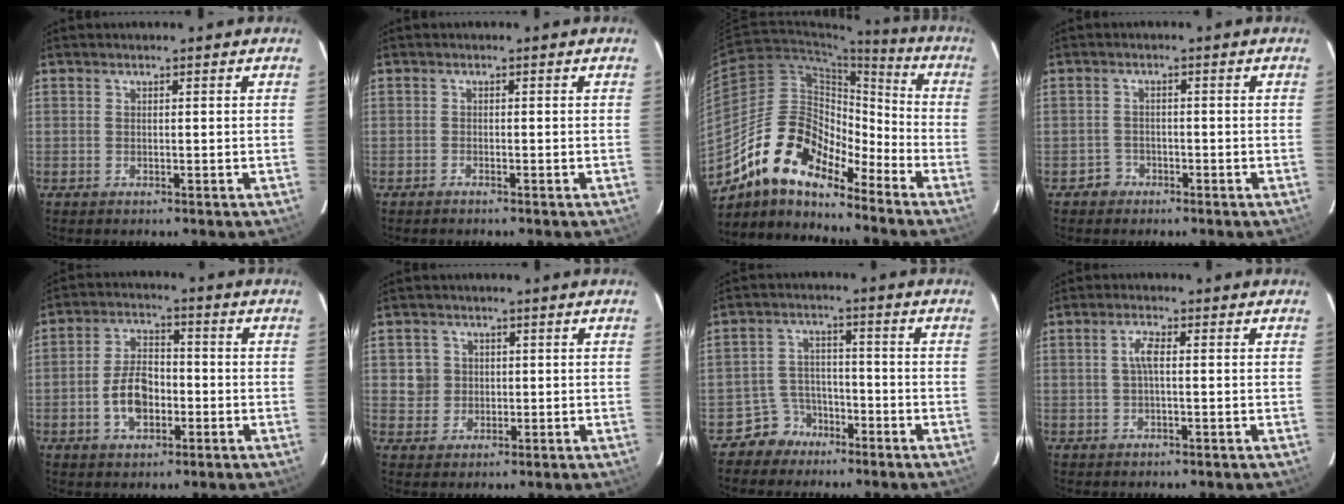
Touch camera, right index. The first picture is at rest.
{"total": 0.7, "force": [-0.7, 0.1, 0.1], "torque": [-0.008, 0.000, -0.016]}
{"total": 16.1, "force": [-12.4, 5.8, 8.5], "torque": [-0.152, 0.004, -0.237]}
{"total": 2.4, "force": [-1.5, 1.9, -0.3], "torque": [0.004, 0.012, -0.024]}
{"total": 8.1, "force": [-2.5, 4.9, 6.0], "torque": [-0.118, 0.016, -0.037]}
{"total": 3.8, "force": [0.4, 3.8, 0.3], "torque": [0.006, 0.018, 0.011]}
{"total": 5.6, "force": [-4.1, 3.8, -0.3], "torque": [-0.003, 0.025, -0.073]}
{"total": 2.5, "force": [0.1, 0.5, 2.4], "torque": [-0.051, 0.006, 0.002]}